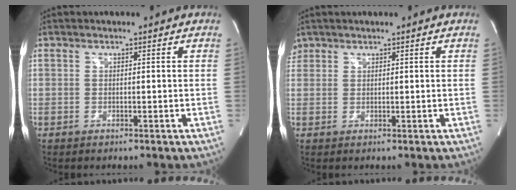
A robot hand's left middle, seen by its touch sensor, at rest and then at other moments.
{"total": 2.0, "force": [1.5, 1.3, 0.0], "torque": [-0.001, 0.014, 0.030]}